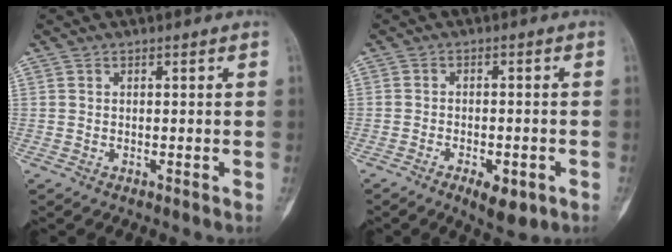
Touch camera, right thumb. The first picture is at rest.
{"total": 5.7, "force": [-2.8, 2.6, 4.2], "torque": [-0.055, 0.011, -0.035]}